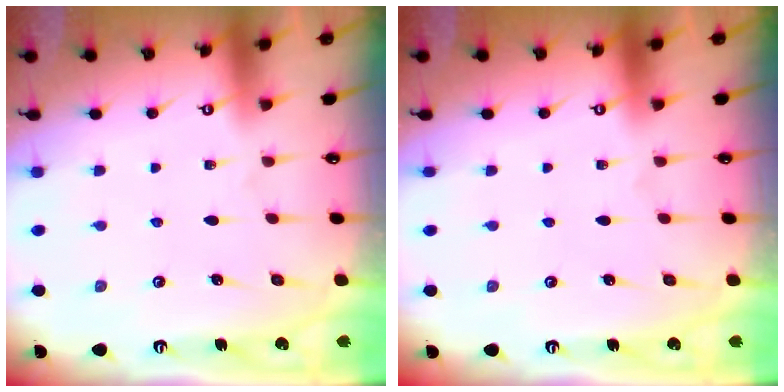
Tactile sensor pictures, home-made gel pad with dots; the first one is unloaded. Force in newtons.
{"total": 0.0}